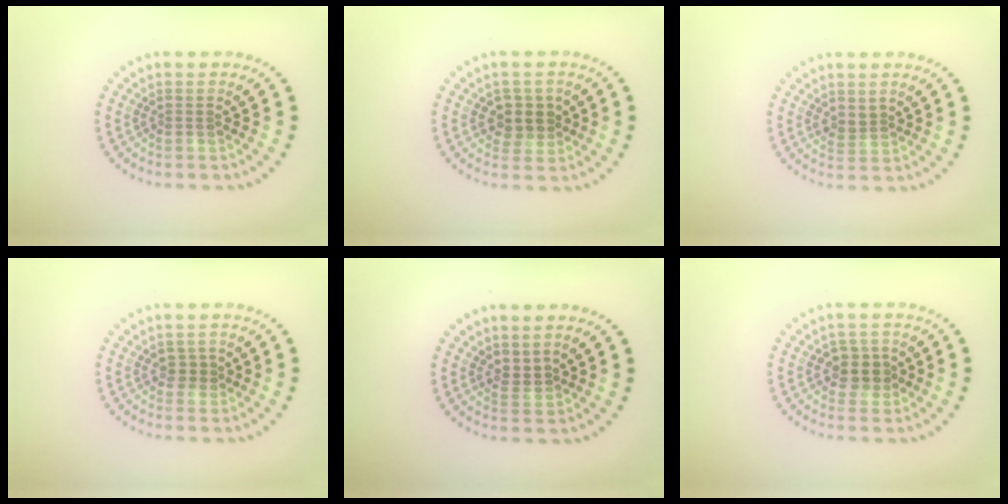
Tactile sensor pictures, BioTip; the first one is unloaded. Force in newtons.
{"total": 2.7, "press": 2.5, "slide": 1.0}
{"total": 1.3, "press": 1.0, "slide": 0.9}
{"total": 1.0, "press": 0.8, "slide": 0.7}
{"total": 1.2, "press": 0.8, "slide": 0.8}
{"total": 2.4, "press": 2.2, "slide": 1.0}